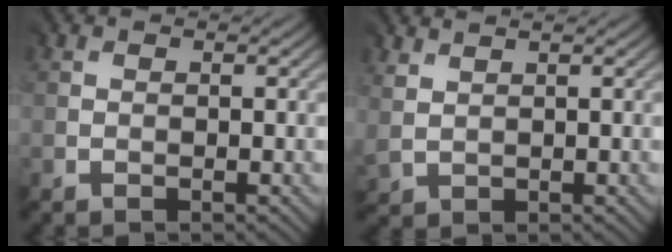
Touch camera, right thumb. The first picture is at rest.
{"total": 1.7, "force": [1.7, 0.3, 0.0], "torque": [-0.015, 0.003, 0.046]}